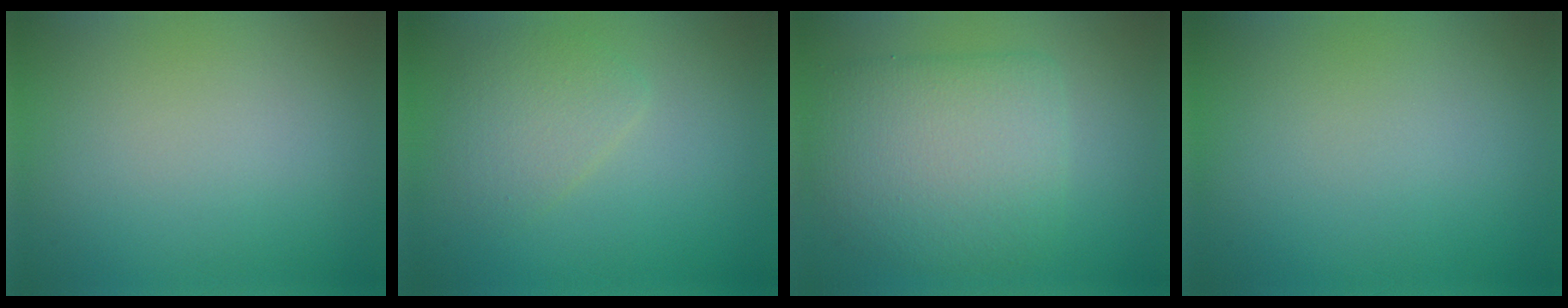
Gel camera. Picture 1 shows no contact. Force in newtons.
{"total": 2.6, "press": 2.6, "slide": 0.0}
{"total": 6.5, "press": 6.5, "slide": 0.2}
{"total": 0.0}